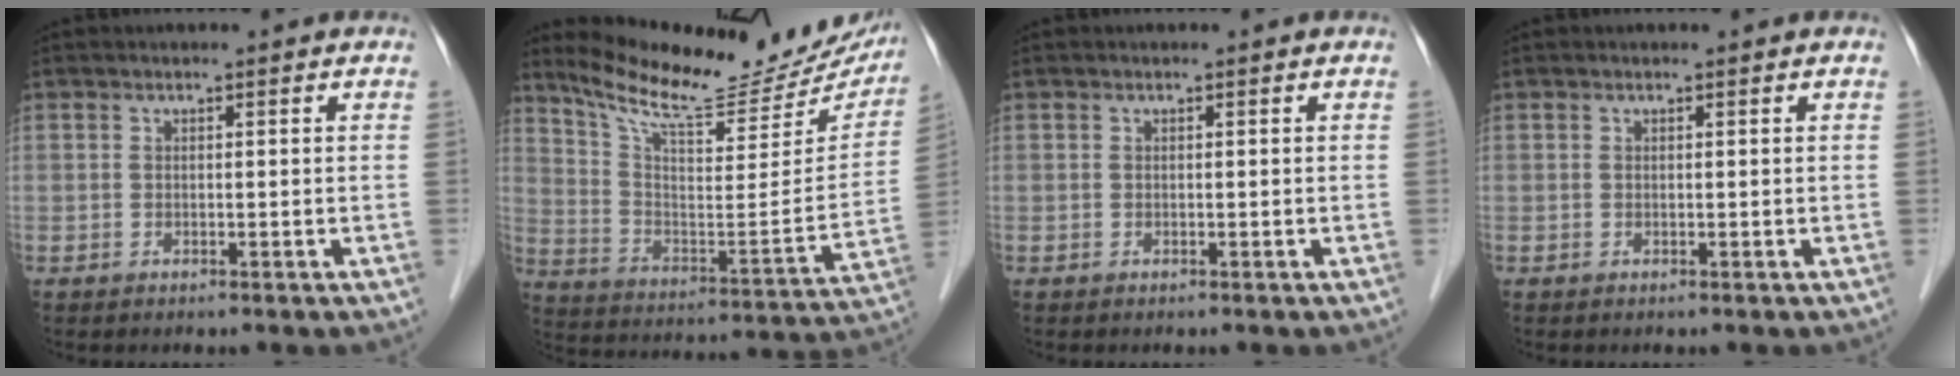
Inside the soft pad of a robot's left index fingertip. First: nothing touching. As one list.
[{"total": 23.7, "force": [21.1, 5.0, 9.7], "torque": [-0.154, -0.051, 0.298]}, {"total": 0.0}, {"total": 0.0}]